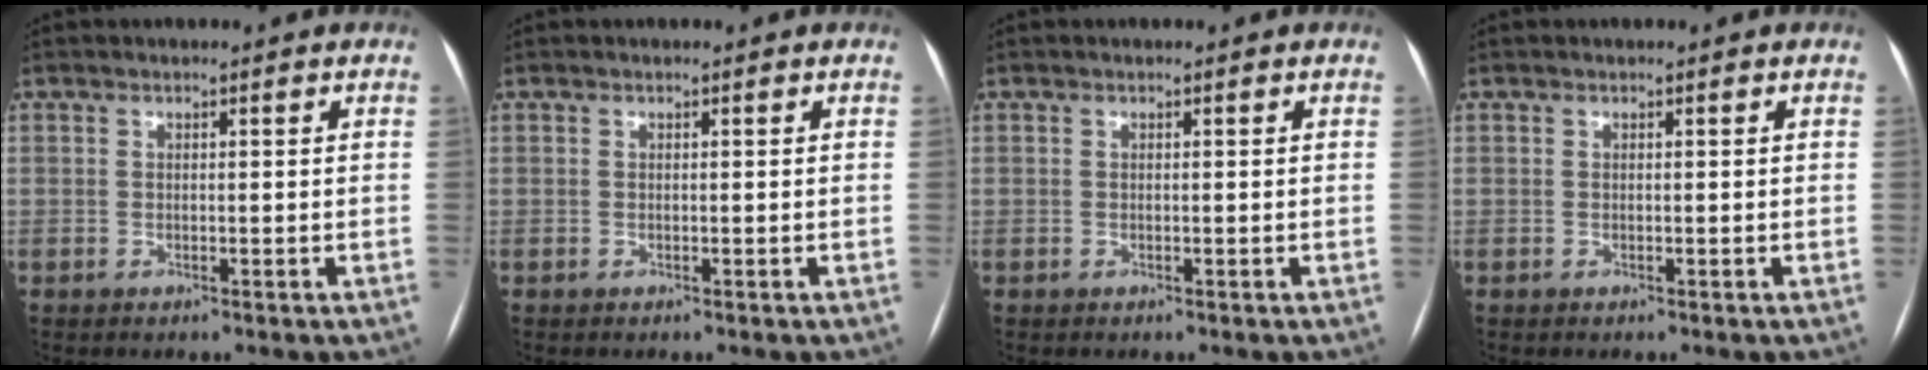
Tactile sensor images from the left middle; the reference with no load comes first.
{"total": 0.0}
{"total": 0.0}
{"total": 0.0}